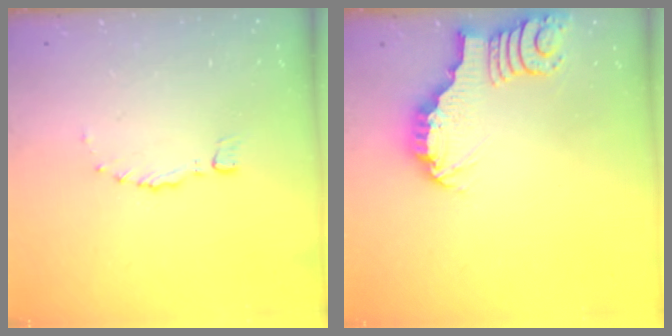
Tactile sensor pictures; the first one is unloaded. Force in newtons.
{"total": 3.6, "press": 3.5, "slide": 0.4}